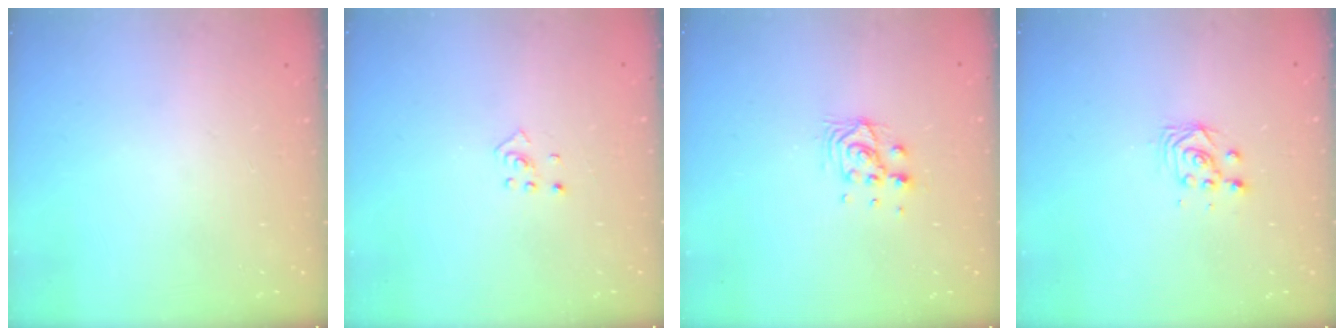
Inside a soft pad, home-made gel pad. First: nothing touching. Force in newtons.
{"total": 2.0, "press": 1.9, "slide": 0.8}
{"total": 6.9, "press": 6.9, "slide": 0.4}
{"total": 3.0, "press": 3.0, "slide": 0.2}